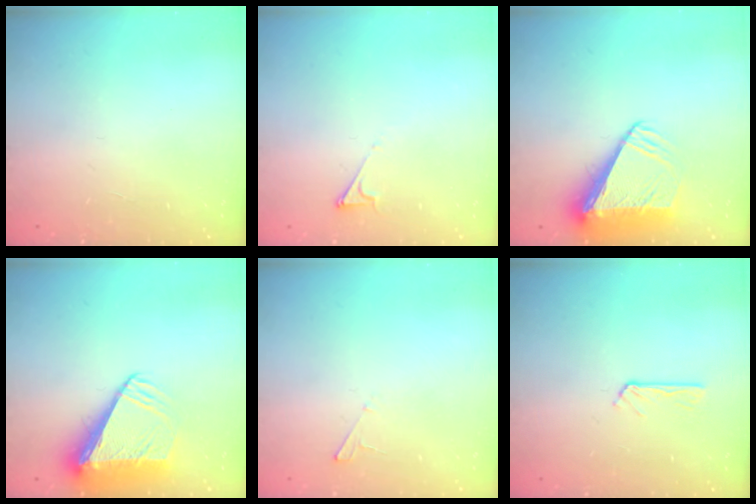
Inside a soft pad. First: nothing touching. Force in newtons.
{"total": 2.5, "press": 2.5, "slide": 0.3}
{"total": 8.9, "press": 8.9, "slide": 1.1}
{"total": 8.9, "press": 8.9, "slide": 1.1}
{"total": 2.0, "press": 2.0, "slide": 0.2}
{"total": 2.6, "press": 2.6, "slide": 0.2}